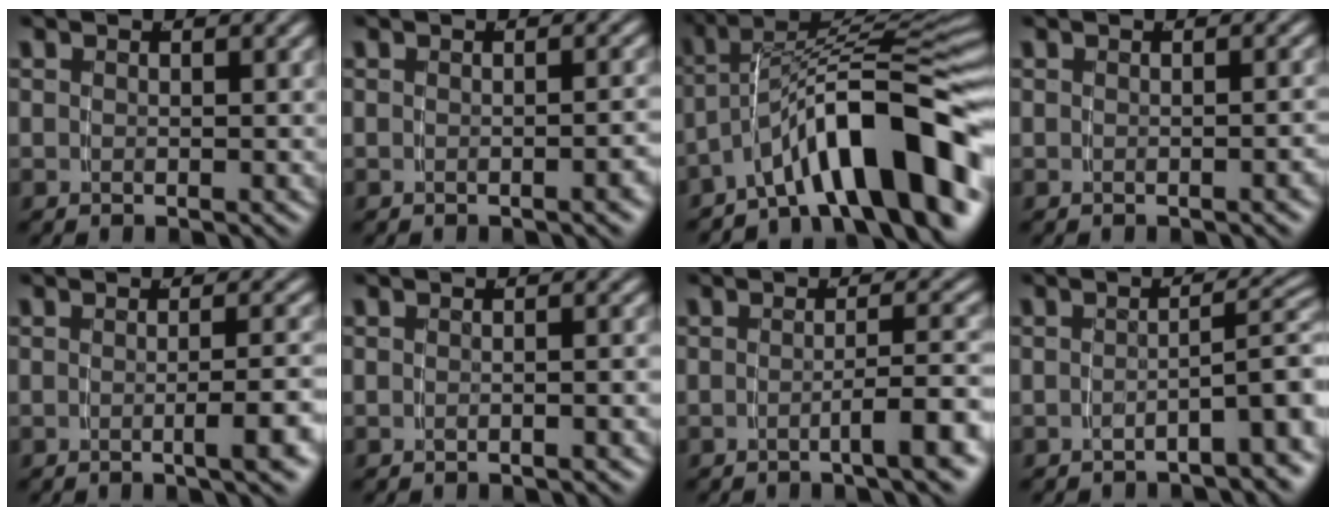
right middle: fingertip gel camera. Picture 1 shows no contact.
{"total": 1.1, "force": [-0.7, -0.2, 0.8], "torque": [-0.007, 0.011, -0.014]}
{"total": 11.0, "force": [-4.3, 4.8, 8.9], "torque": [-0.125, -0.004, -0.060]}
{"total": 0.7, "force": [-0.5, -0.2, 0.5], "torque": [-0.006, 0.009, -0.010]}
{"total": 2.7, "force": [-1.2, -0.3, 2.4], "torque": [-0.026, 0.009, -0.023]}
{"total": 1.1, "force": [-0.9, -0.6, 0.3], "torque": [-0.002, 0.008, -0.016]}
{"total": 3.5, "force": [-1.9, -0.1, 3.0], "torque": [-0.032, 0.006, -0.032]}
{"total": 5.8, "force": [-3.9, 1.4, 4.1], "torque": [-0.041, -0.001, -0.051]}